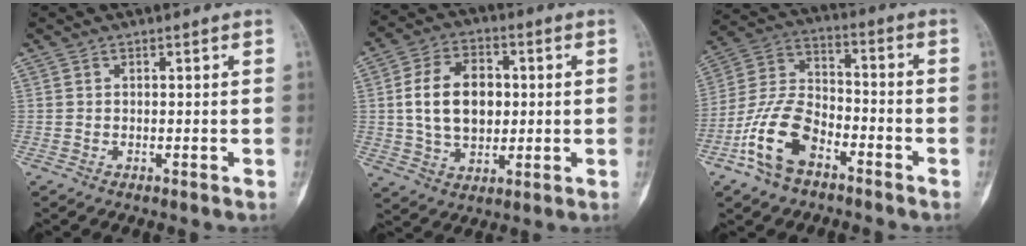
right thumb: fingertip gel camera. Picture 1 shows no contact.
{"total": 13.3, "force": [1.3, 9.1, 9.6], "torque": [-0.142, 0.007, 0.024]}
{"total": 13.5, "force": [-7.0, 7.6, 8.7], "torque": [-0.172, 0.049, -0.140]}